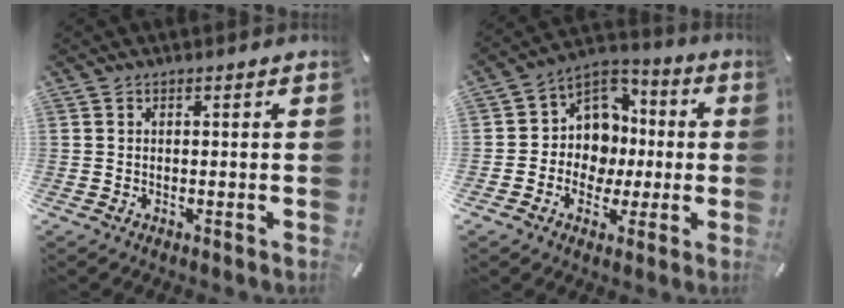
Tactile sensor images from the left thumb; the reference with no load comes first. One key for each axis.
{"total": 11.0, "fx": -0.6, "fy": 10.5, "fz": 3.0, "tx": -0.051, "ty": 0.003, "tz": 0.001}